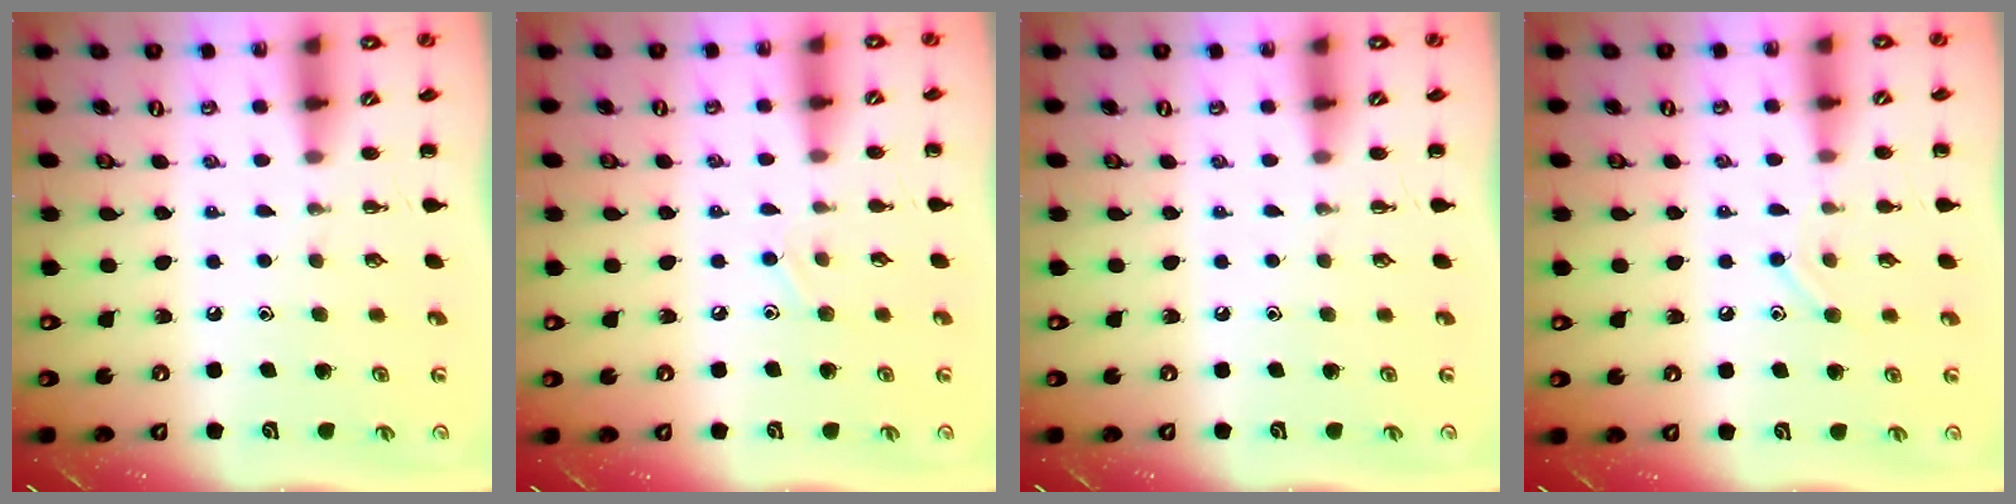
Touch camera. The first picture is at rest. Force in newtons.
{"total": 6.1, "press": 5.8, "slide": 1.9}
{"total": 0.0}
{"total": 7.3, "press": 7.0, "slide": 2.2}